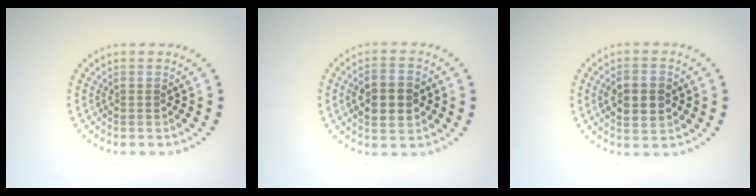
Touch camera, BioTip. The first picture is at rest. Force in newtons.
{"total": 4.5, "press": 4.5, "slide": 0.1}
{"total": 4.6, "press": 4.6, "slide": 0.4}